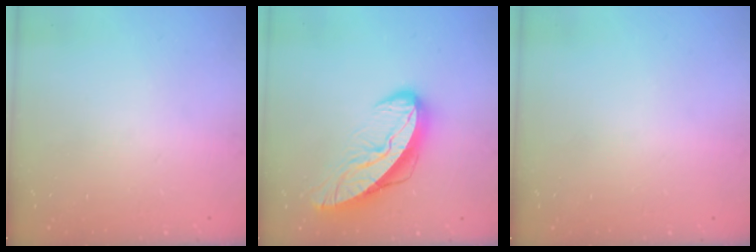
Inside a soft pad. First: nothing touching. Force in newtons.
{"total": 14.1, "press": 14.0, "slide": 1.3}
{"total": 0.0}